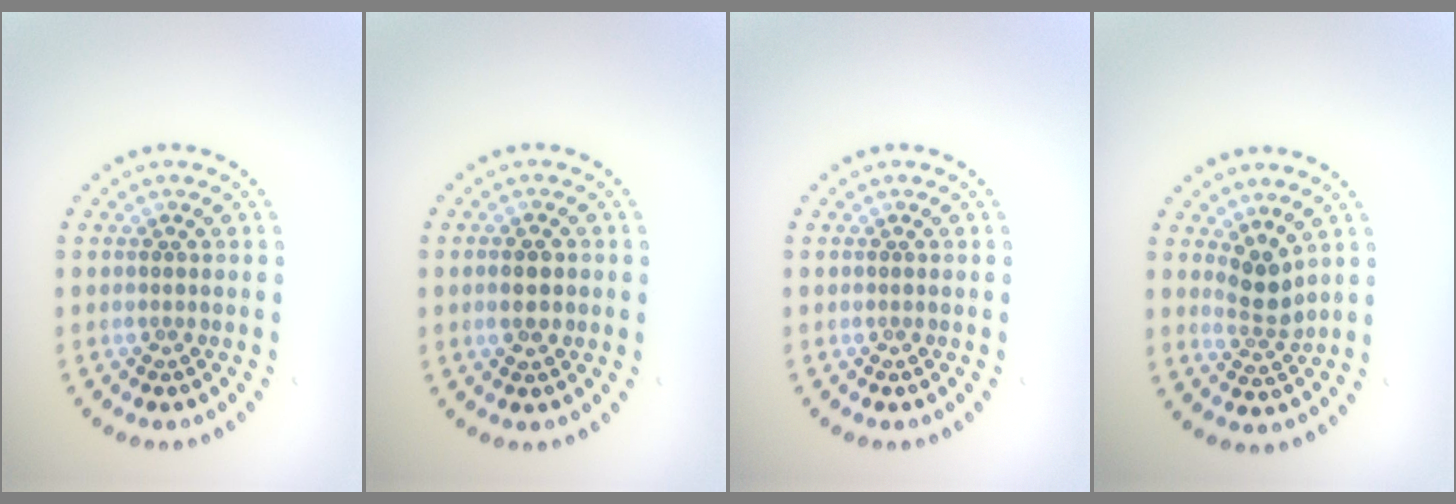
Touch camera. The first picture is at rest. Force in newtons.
{"total": 2.2, "press": 2.2, "slide": 0.4}
{"total": 0.0}
{"total": 2.3, "press": 1.7, "slide": 1.6}